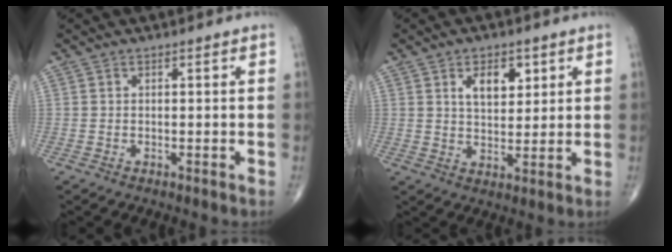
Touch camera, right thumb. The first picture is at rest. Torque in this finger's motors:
{"motor_torque": [0.04, 0.13, 0.54, 0.34, 0.14]}